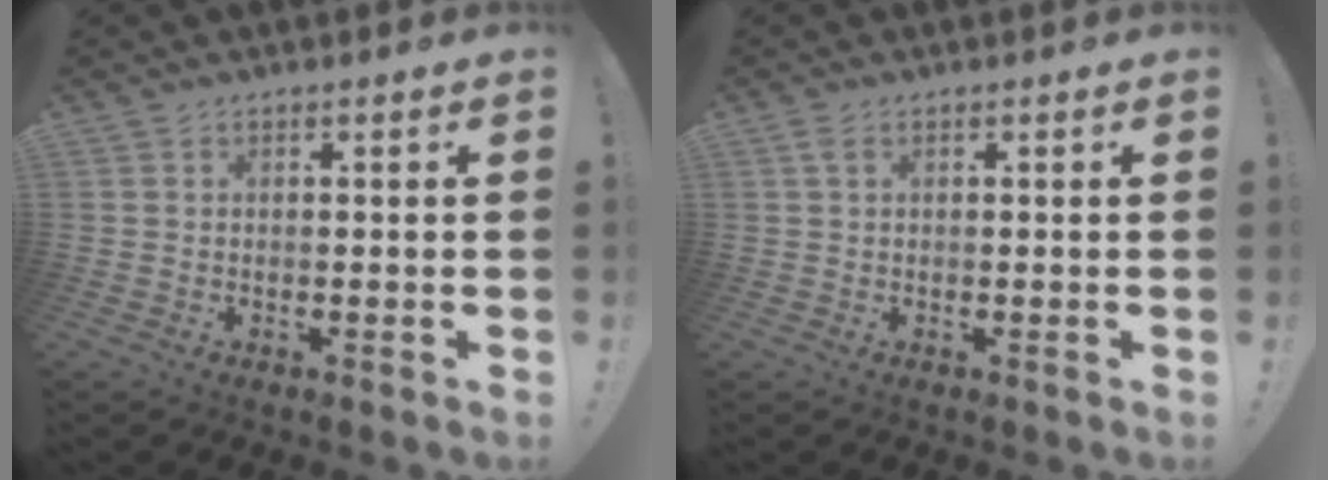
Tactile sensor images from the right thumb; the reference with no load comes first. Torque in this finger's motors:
{"motor_torque": [0.15, -0.26, 0.01, 0.24, 0.04]}